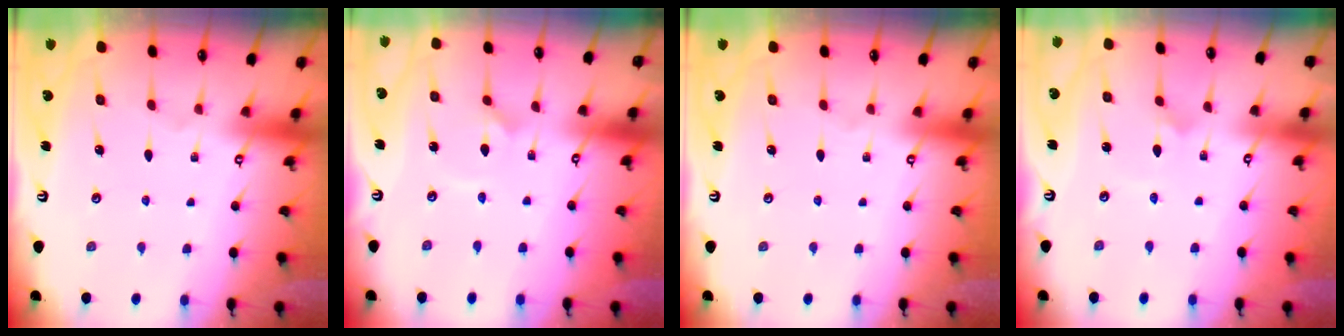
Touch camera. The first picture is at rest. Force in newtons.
{"total": 2.7, "press": 2.7, "slide": 0.4}
{"total": 0.0}
{"total": 1.5, "press": 1.5, "slide": 0.0}